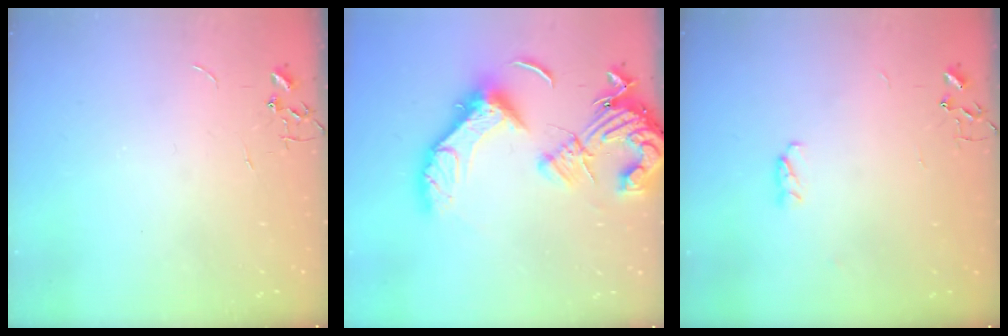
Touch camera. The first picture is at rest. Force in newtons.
{"total": 20.2, "press": 20.1, "slide": 2.4}
{"total": 3.5, "press": 3.3, "slide": 1.1}